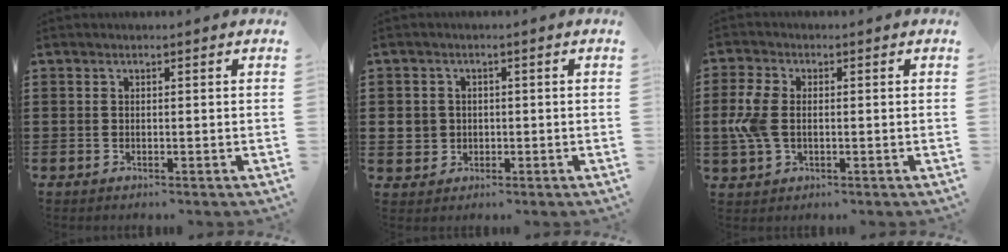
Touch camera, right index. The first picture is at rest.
{"total": 3.3, "force": [-0.1, 3.1, 1.1], "torque": [-0.032, 0.009, -0.005]}
{"total": 5.2, "force": [-0.3, 3.2, 4.1], "torque": [-0.111, -0.001, -0.013]}